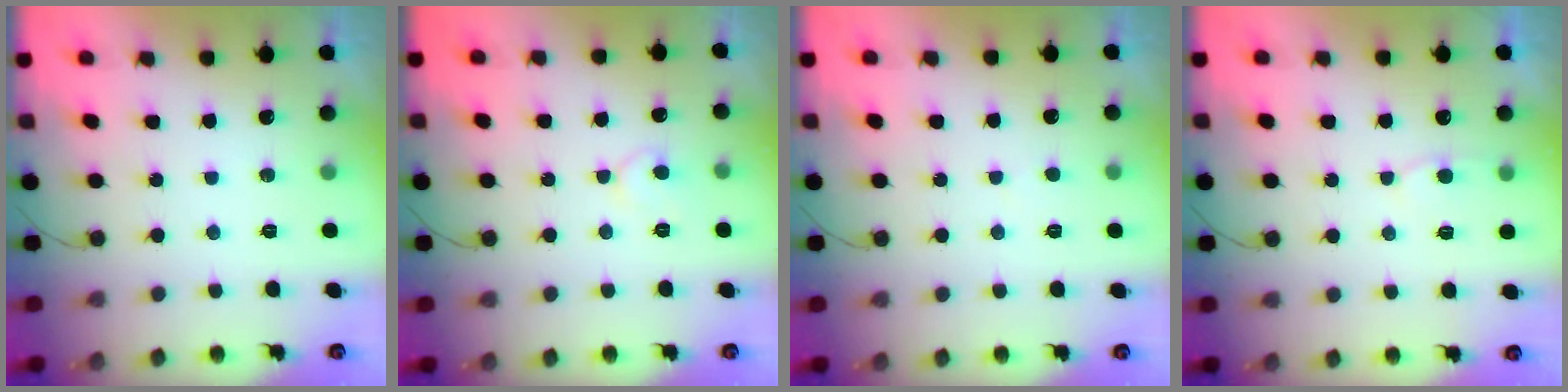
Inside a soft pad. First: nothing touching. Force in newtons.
{"total": 5.9, "press": 5.9, "slide": 0.4}
{"total": 2.6, "press": 2.6, "slide": 0.1}
{"total": 4.9, "press": 4.8, "slide": 0.6}